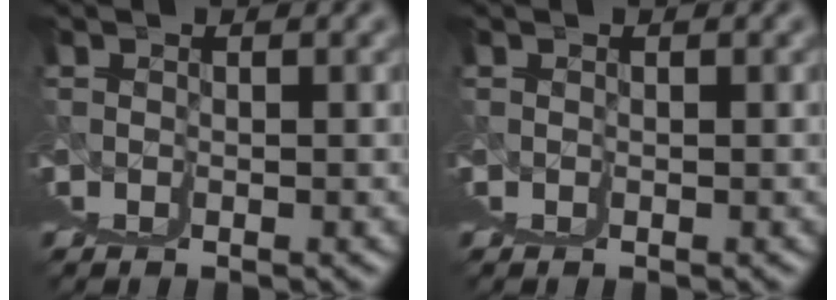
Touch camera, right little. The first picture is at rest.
{"total": 0.0}